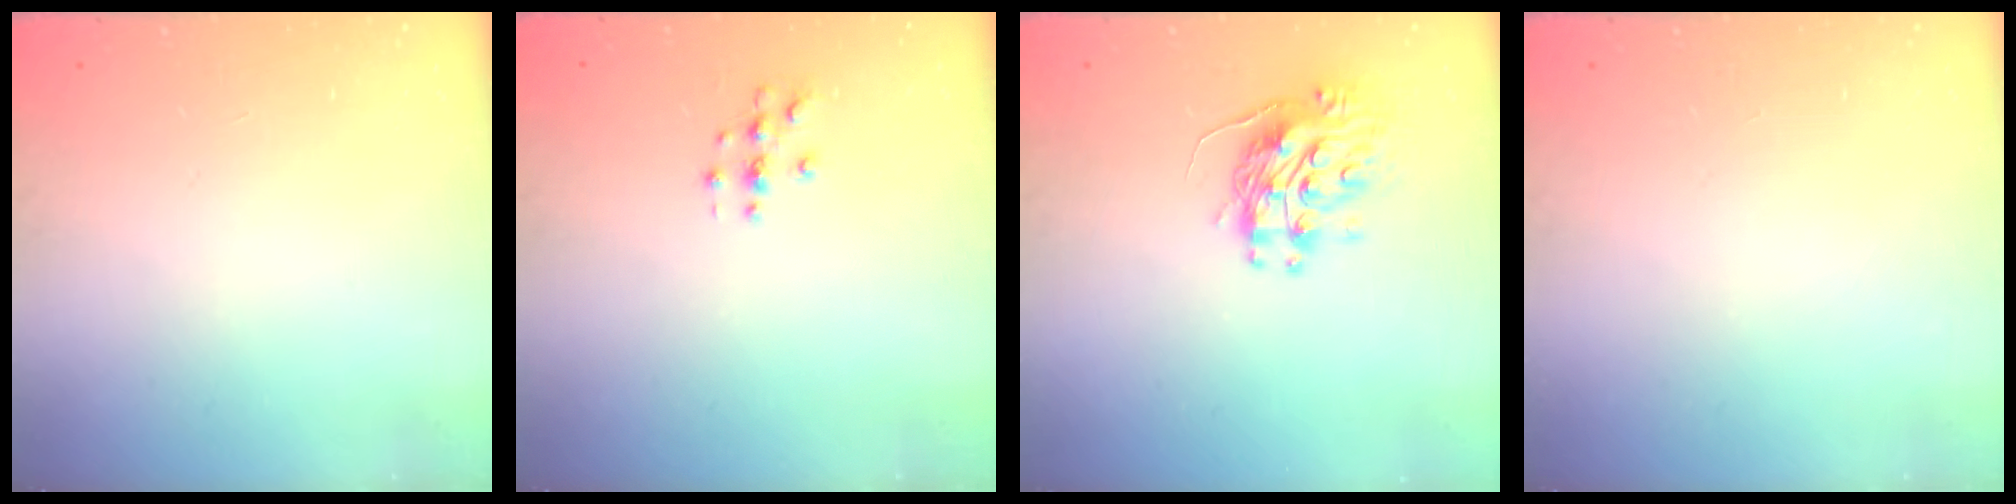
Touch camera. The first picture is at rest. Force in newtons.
{"total": 2.7, "press": 2.7, "slide": 0.3}
{"total": 10.7, "press": 10.6, "slide": 1.2}
{"total": 0.0}